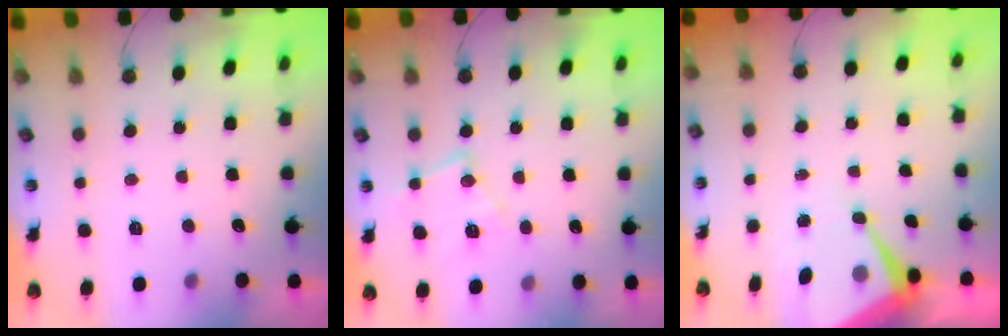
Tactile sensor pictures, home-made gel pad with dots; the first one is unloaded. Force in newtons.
{"total": 11.3, "press": 11.3, "slide": 0.8}
{"total": 8.1, "press": 8.1, "slide": 0.2}